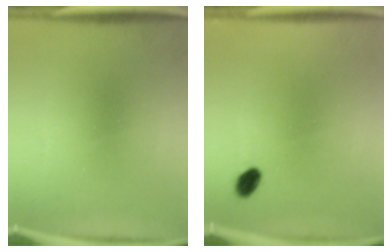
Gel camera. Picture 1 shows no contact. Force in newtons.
{"total": 2.8}